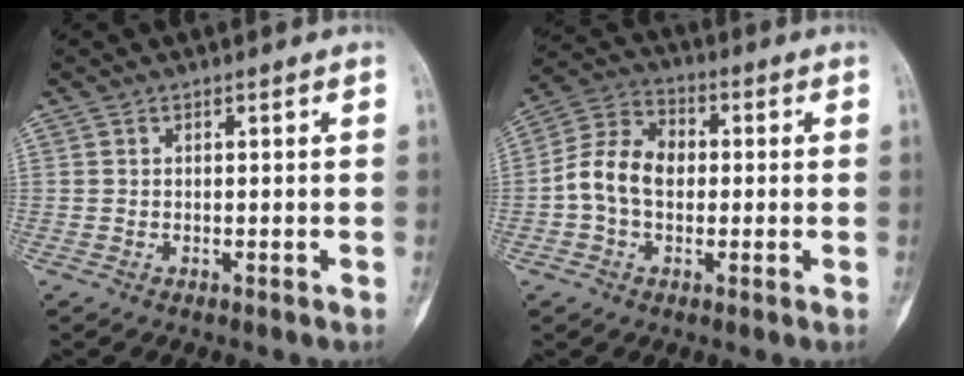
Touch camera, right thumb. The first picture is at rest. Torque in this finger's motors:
{"motor_torque": [0.03, 0.21, 0.50, -0.39, 0.05]}